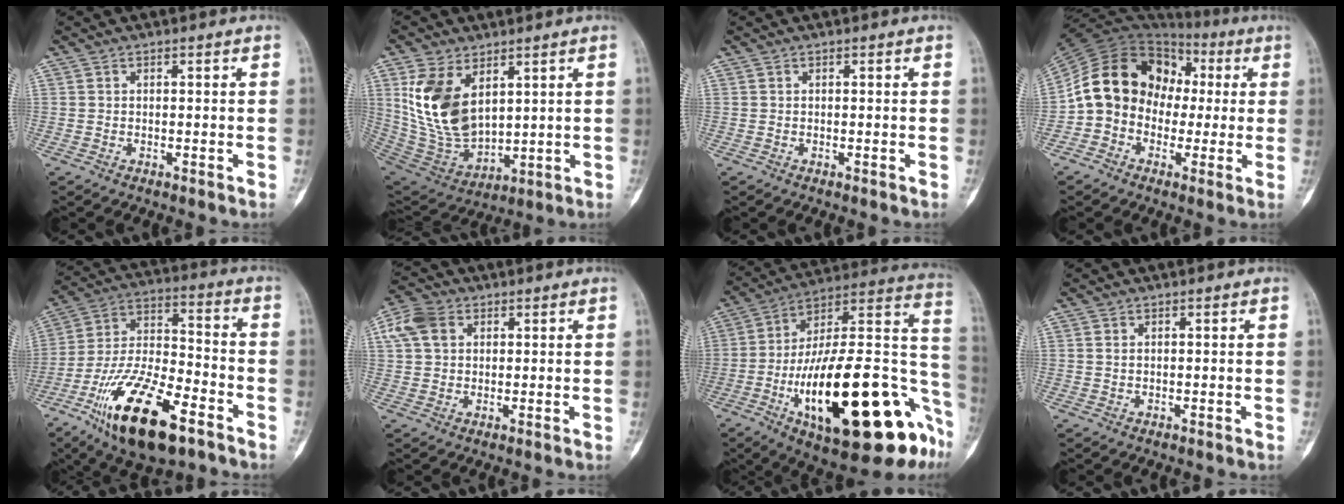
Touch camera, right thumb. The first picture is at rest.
{"total": 15.5, "force": [5.3, 9.2, 11.3], "torque": [-0.203, -0.028, 0.127]}
{"total": 0.0}
{"total": 16.1, "force": [0.4, 13.1, 9.3], "torque": [-0.147, 0.045, 0.006]}
{"total": 22.1, "force": [-12.0, 8.6, 16.5], "torque": [-0.316, 0.056, -0.211]}
{"total": 6.9, "force": [2.4, 5.1, 4.0], "torque": [-0.079, 0.012, 0.041]}
{"total": 35.9, "force": [-12.6, 12.6, 31.2], "torque": [-0.404, 0.050, -0.184]}
{"total": 0.6, "force": [0.2, 0.3, 0.4], "torque": [-0.008, 0.001, 0.007]}